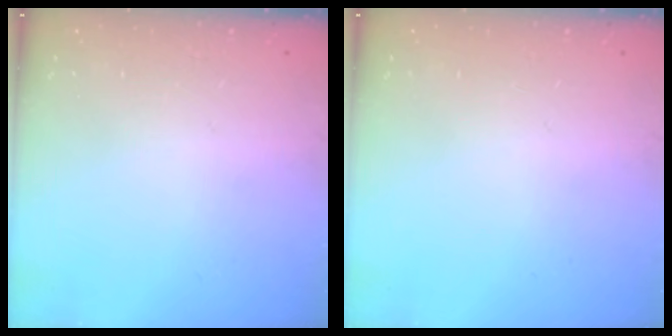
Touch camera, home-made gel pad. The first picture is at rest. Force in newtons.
{"total": 0.0}